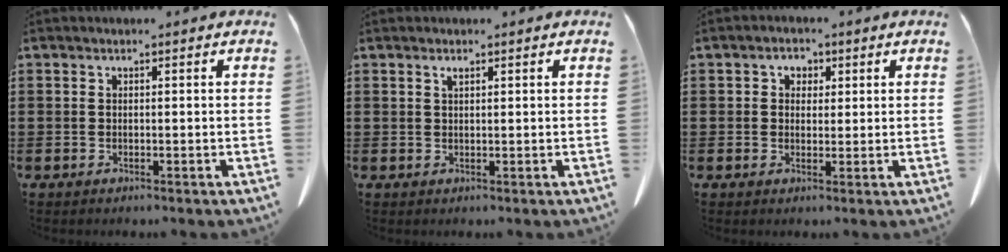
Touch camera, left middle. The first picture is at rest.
{"total": 1.0, "force": [0.7, 0.2, 0.7], "torque": [-0.017, 0.000, 0.013]}
{"total": 2.0, "force": [0.6, 1.8, 0.7], "torque": [-0.021, 0.010, 0.008]}